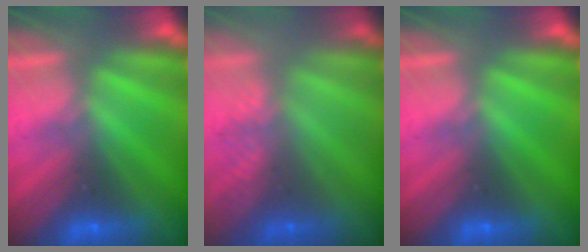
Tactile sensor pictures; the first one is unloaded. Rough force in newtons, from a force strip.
{"total": 2.7}
{"total": 0.0}